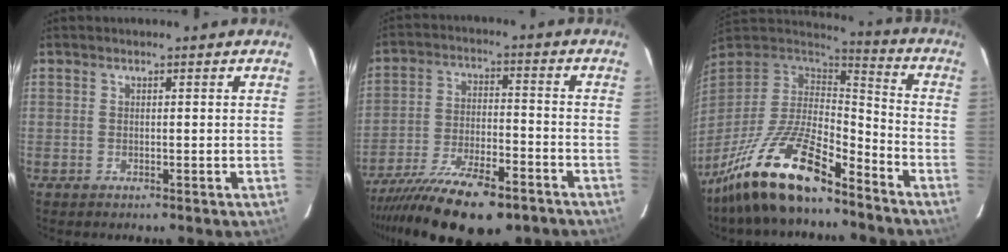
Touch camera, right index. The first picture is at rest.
{"total": 21.1, "force": [-15.8, 6.9, 12.2], "torque": [-0.239, -0.046, -0.251]}
{"total": 19.6, "force": [-14.0, 5.7, 12.5], "torque": [-0.252, -0.026, -0.256]}